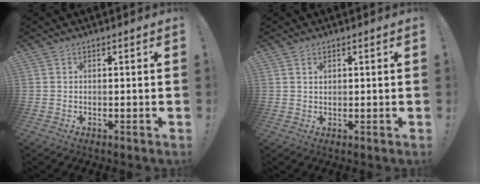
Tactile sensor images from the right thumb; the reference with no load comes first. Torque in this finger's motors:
{"motor_torque": [-0.55, -0.11, -0.06, 0.15, -0.01]}